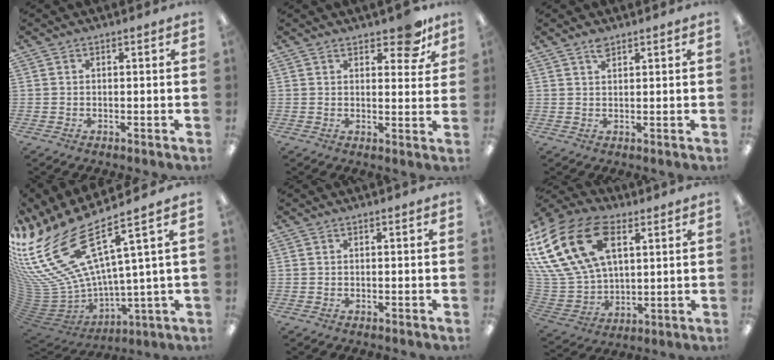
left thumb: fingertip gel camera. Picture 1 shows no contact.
{"total": 7.4, "force": [5.1, 3.2, 4.2], "torque": [-0.045, -0.027, 0.085]}
{"total": 1.9, "force": [1.6, 0.7, 0.9], "torque": [-0.022, -0.002, 0.029]}
{"total": 22.8, "force": [12.4, 8.6, 17.0], "torque": [-0.351, -0.113, 0.235]}
{"total": 0.0}
{"total": 25.6, "force": [9.9, 16.7, 16.8], "torque": [-0.372, -0.040, 0.177]}